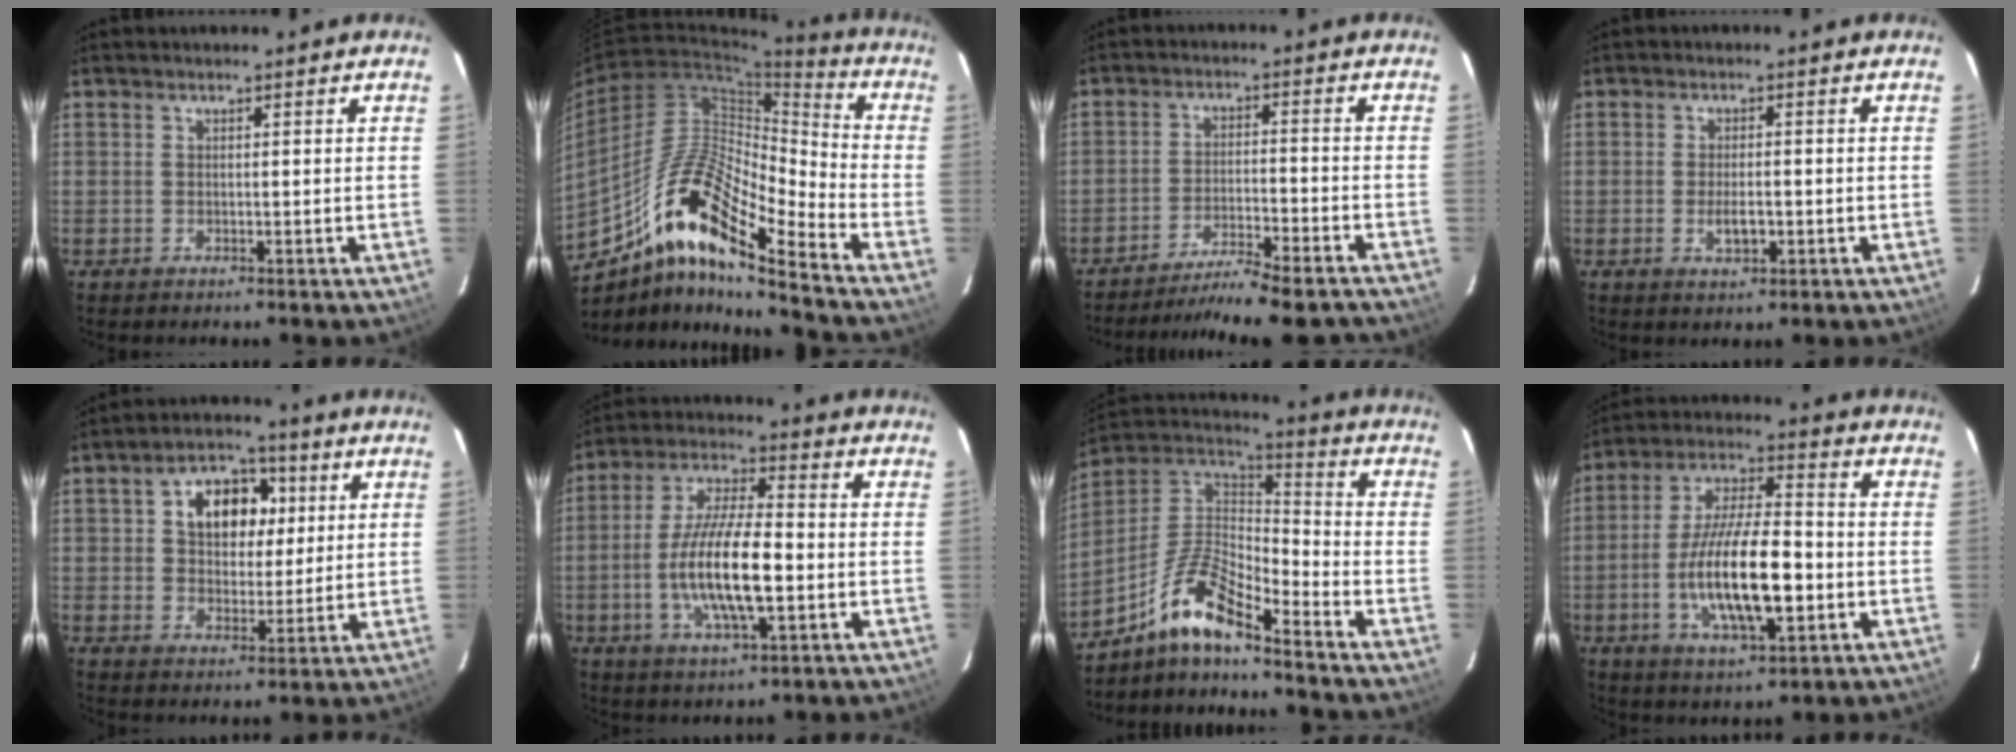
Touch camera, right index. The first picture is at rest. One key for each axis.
{"total": 17.0, "fx": -11.0, "fy": 2.9, "fz": 12.6, "tx": -0.223, "ty": 0.000, "tz": -0.218}
{"total": 13.4, "fx": -12.4, "fy": 0.3, "fz": 5.0, "tx": -0.102, "ty": -0.014, "tz": -0.189}
{"total": 3.5, "fx": -0.9, "fy": 1.4, "fz": 3.1, "tx": -0.058, "ty": -0.003, "tz": -0.013}
{"total": 10.3, "fx": 2.9, "fy": 7.3, "fz": 6.6, "tx": -0.122, "ty": 0.028, "tz": 0.050}
{"total": 14.1, "fx": -3.0, "fy": 3.8, "fz": 13.3, "tx": -0.264, "ty": -0.003, "tz": -0.056}
{"total": 11.8, "fx": -9.1, "fy": 2.2, "fz": 7.1, "tx": -0.156, "ty": 0.017, "tz": -0.188}
{"total": 16.5, "fx": -3.9, "fy": 5.1, "fz": 15.2, "tx": -0.292, "ty": -0.004, "tz": -0.068}